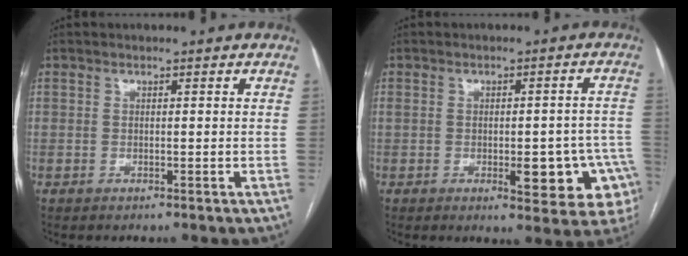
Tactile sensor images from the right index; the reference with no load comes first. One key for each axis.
{"total": 11.3, "fx": -3.8, "fy": 3.9, "fz": 9.9, "tx": -0.079, "ty": 0.024, "tz": -0.037}